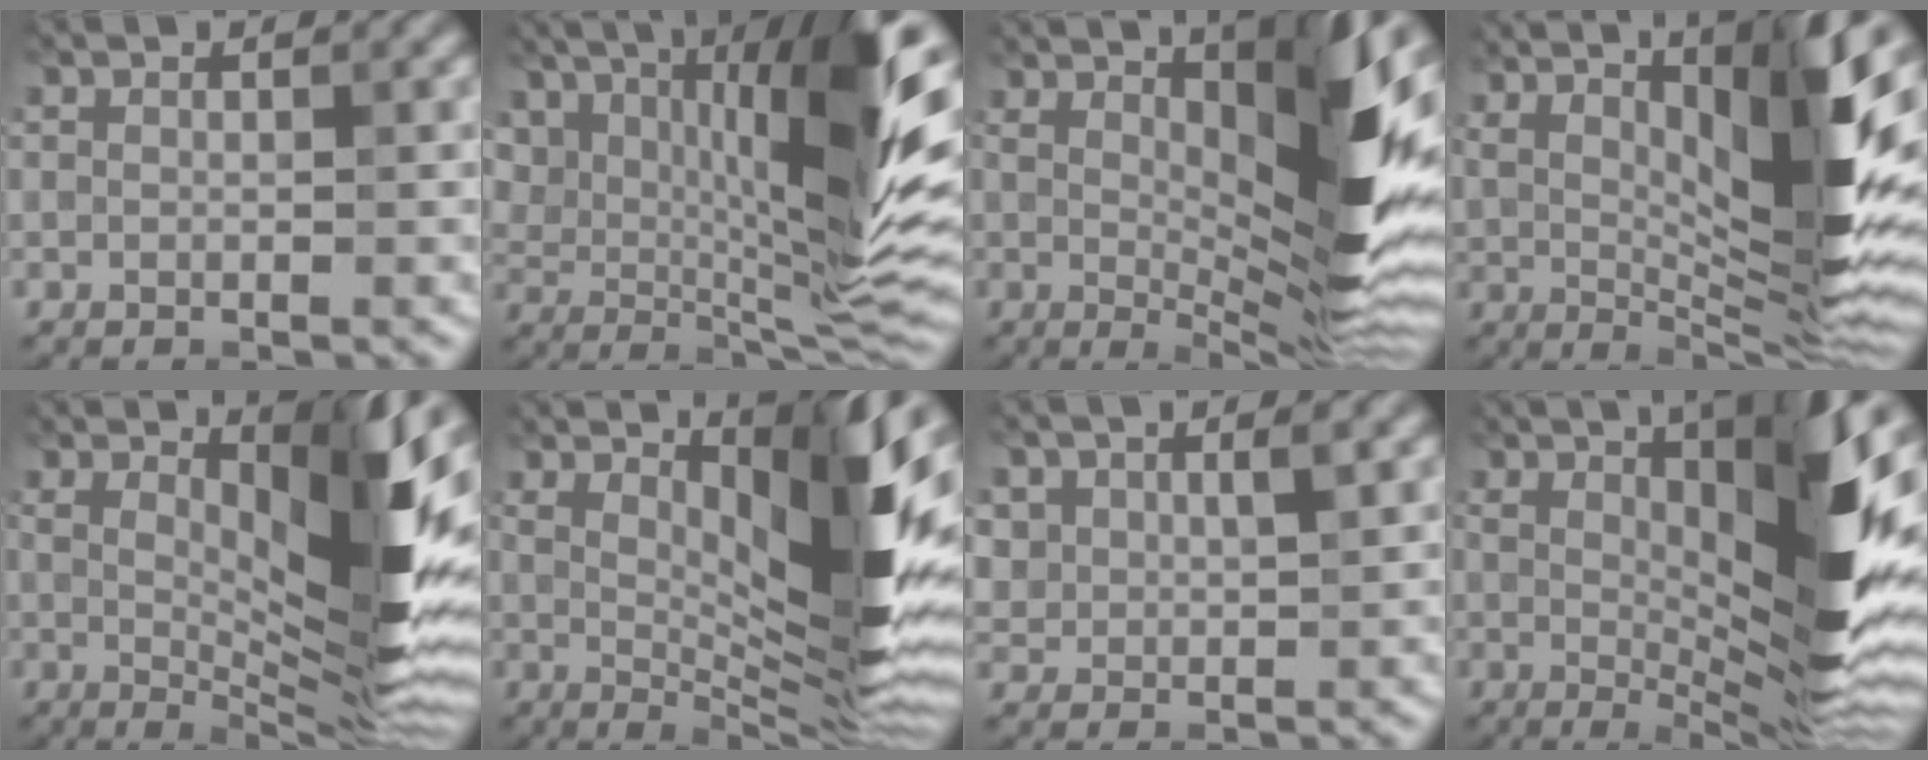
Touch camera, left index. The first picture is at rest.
{"total": 15.1, "force": [6.2, 4.4, 13.1], "torque": [-0.196, -0.002, 0.100]}
{"total": 14.8, "force": [3.2, 3.4, 14.0], "torque": [-0.172, -0.004, 0.048]}
{"total": 17.1, "force": [6.6, 3.7, 15.3], "torque": [-0.217, 0.010, 0.115]}
{"total": 14.4, "force": [3.8, 3.1, 13.5], "torque": [-0.165, -0.001, 0.057]}
{"total": 15.7, "force": [5.2, 3.4, 14.4], "torque": [-0.184, 0.011, 0.087]}
{"total": 2.2, "force": [1.2, 1.4, 1.3], "torque": [-0.029, -0.004, 0.027]}
{"total": 16.5, "force": [3.6, 3.8, 15.7], "torque": [-0.199, 0.007, 0.056]}